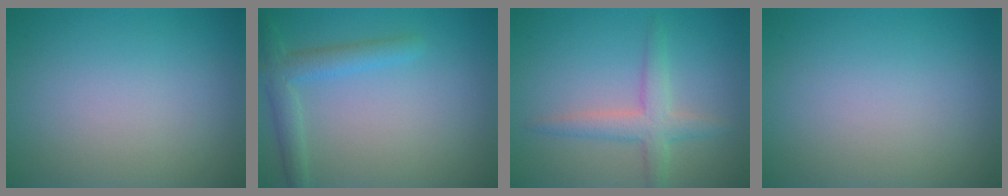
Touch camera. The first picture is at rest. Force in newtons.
{"total": 2.8, "press": 2.8, "slide": 0.2}
{"total": 3.0, "press": 3.0, "slide": 0.1}
{"total": 0.0}